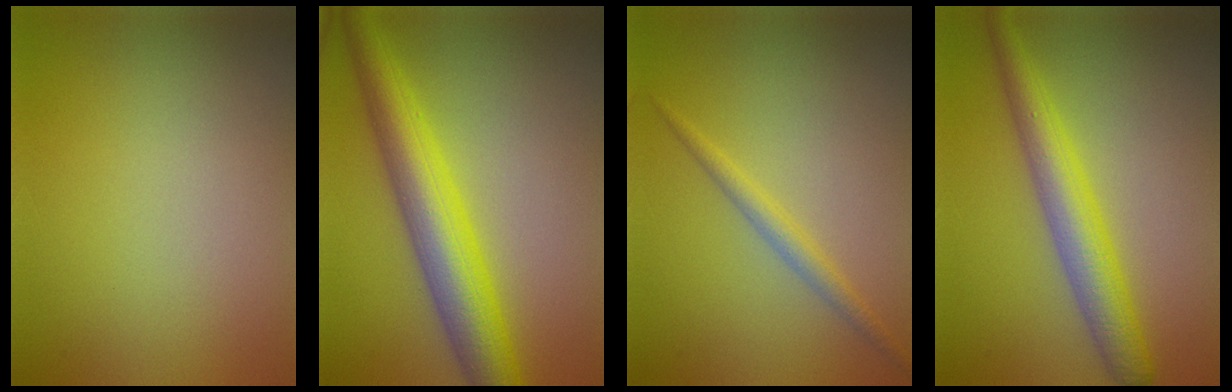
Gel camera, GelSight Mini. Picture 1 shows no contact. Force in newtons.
{"total": 7.4, "press": 7.4, "slide": 0.1}
{"total": 1.8, "press": 1.8, "slide": 0.0}
{"total": 4.9, "press": 4.9, "slide": 0.1}